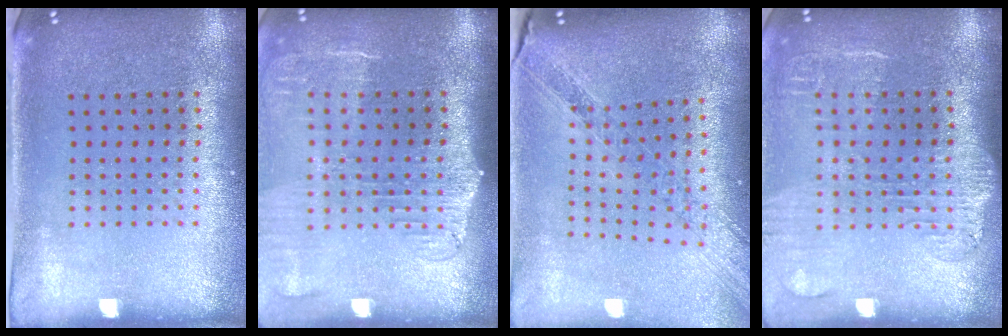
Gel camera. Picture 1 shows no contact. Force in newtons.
{"total": 2.1, "press": 1.7, "slide": 1.2}
{"total": 1.2, "press": 1.2, "slide": 0.3}
{"total": 1.9, "press": 1.6, "slide": 1.0}